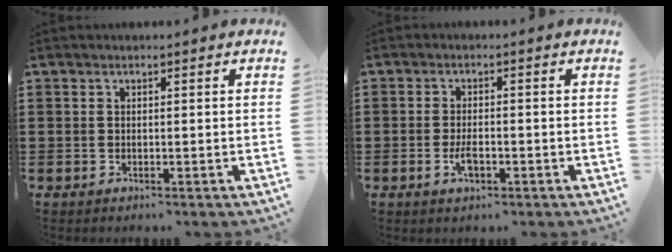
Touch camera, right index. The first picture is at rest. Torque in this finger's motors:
{"motor_torque": [2.14, 0.00, 0.01, 0.05]}